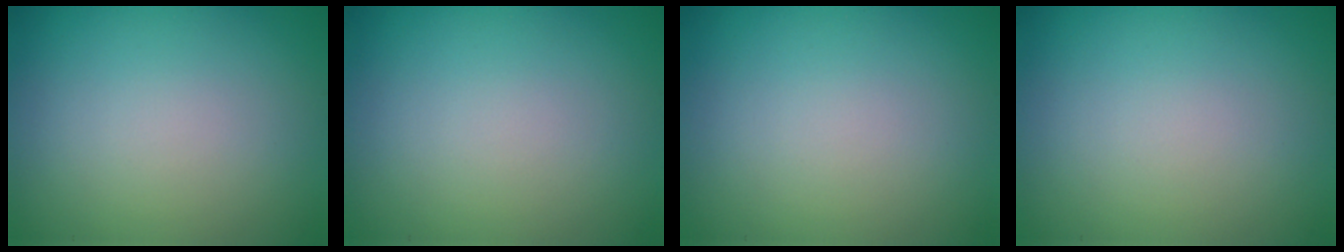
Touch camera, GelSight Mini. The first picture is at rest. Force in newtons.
{"total": 0.0}
{"total": 0.0}
{"total": 0.0}